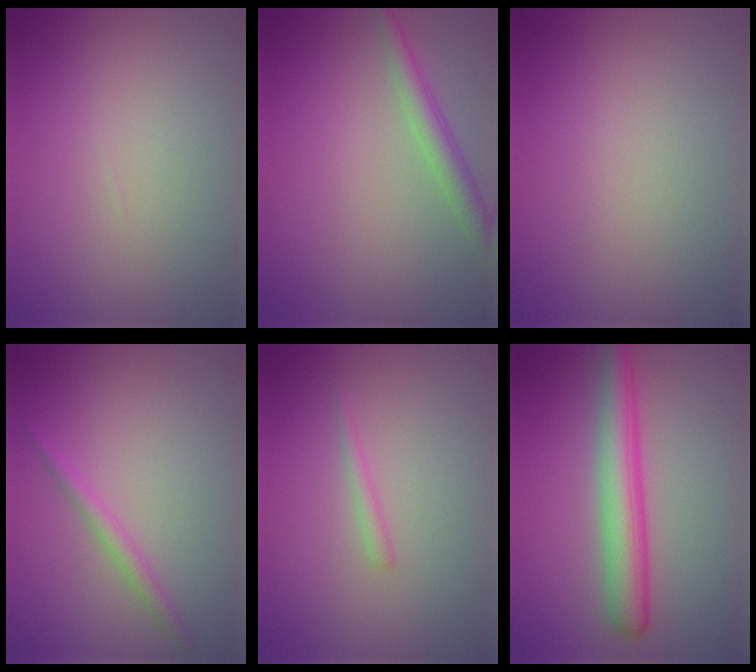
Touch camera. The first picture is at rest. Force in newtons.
{"total": 2.9, "press": 2.9, "slide": 0.1}
{"total": 0.0}
{"total": 1.6, "press": 1.6, "slide": 0.1}
{"total": 0.9, "press": 0.9, "slide": 0.1}
{"total": 4.9, "press": 4.9, "slide": 0.1}